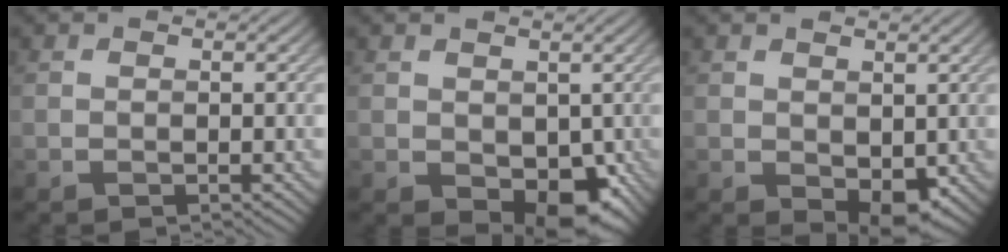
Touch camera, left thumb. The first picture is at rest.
{"total": 6.4, "force": [-1.2, 4.3, 4.6], "torque": [-0.078, -0.025, -0.008]}
{"total": 4.1, "force": [-0.1, 2.6, 3.1], "torque": [-0.051, -0.016, 0.009]}